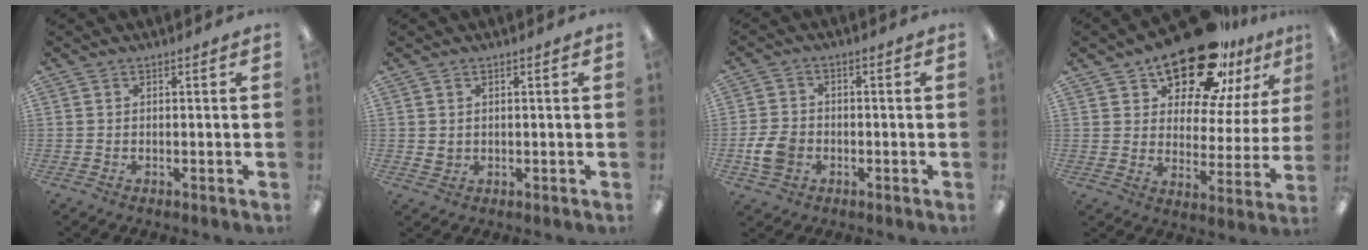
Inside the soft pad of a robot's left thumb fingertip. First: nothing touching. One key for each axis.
{"total": 1.6, "fx": 0.6, "fy": 1.4, "fz": 0.5, "tx": -0.003, "ty": 0.001, "tz": 0.007}
{"total": 6.8, "fx": -2.1, "fy": 5.2, "fz": 3.9, "tx": -0.081, "ty": 0.013, "tz": -0.036}
{"total": 21.8, "fx": 16.2, "fy": 9.5, "fz": 11.0, "tx": -0.176, "ty": -0.103, "tz": 0.280}